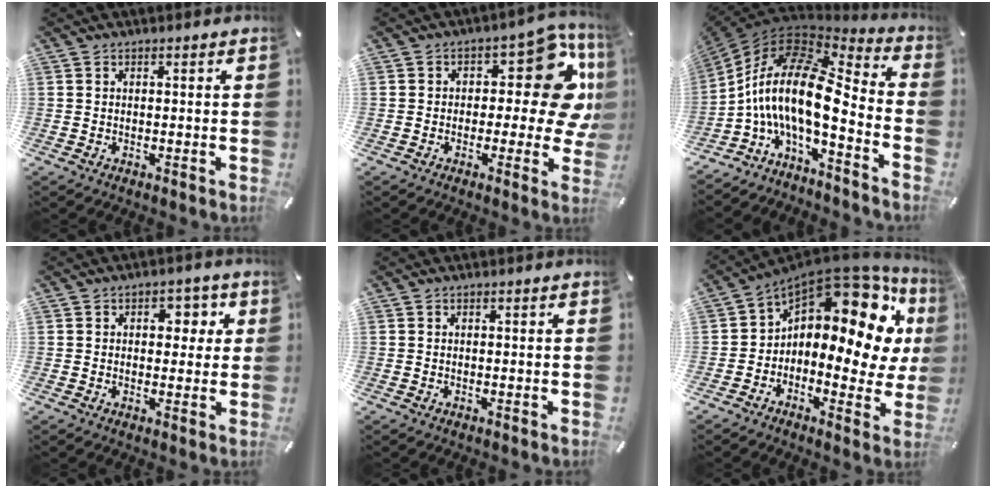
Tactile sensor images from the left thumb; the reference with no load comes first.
{"total": 14.8, "force": [2.9, 8.2, 12.0], "torque": [-0.136, -0.023, 0.042]}
{"total": 17.8, "force": [-1.9, 7.6, 16.0], "torque": [-0.353, -0.024, -0.044]}
{"total": 5.4, "force": [1.3, 3.9, 3.5], "torque": [-0.020, -0.009, 0.007]}
{"total": 0.0}
{"total": 16.1, "force": [6.0, 8.0, 12.6], "torque": [-0.190, -0.069, 0.086]}